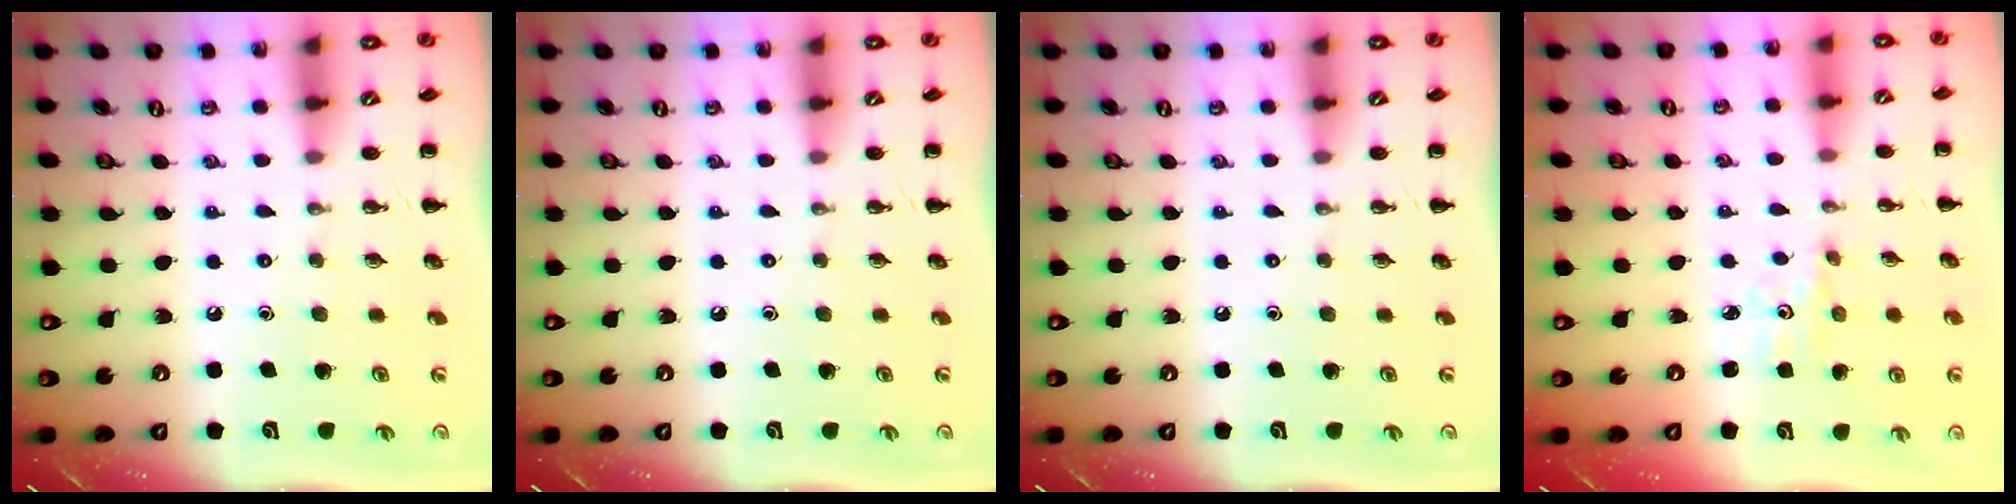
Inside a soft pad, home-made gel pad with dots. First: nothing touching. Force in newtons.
{"total": 0.0}
{"total": 0.0}
{"total": 3.0, "press": 2.9, "slide": 0.9}